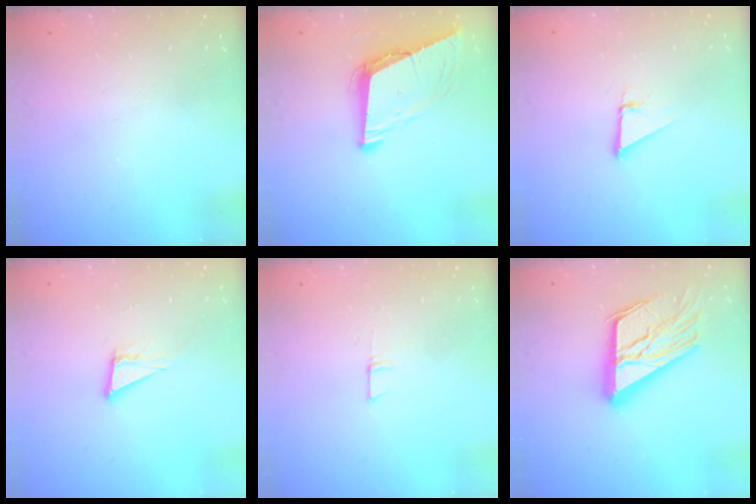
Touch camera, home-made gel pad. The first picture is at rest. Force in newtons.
{"total": 9.0, "press": 8.2, "slide": 3.5}
{"total": 2.3, "press": 2.3, "slide": 0.0}
{"total": 6.2, "press": 5.4, "slide": 3.1}
{"total": 5.6, "press": 5.6, "slide": 0.5}
{"total": 21.5, "press": 21.4, "slide": 2.2}